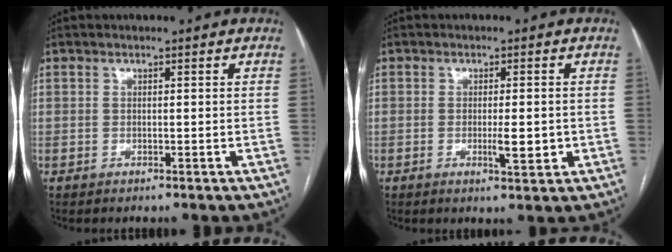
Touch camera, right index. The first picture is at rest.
{"total": 3.9, "force": [-0.8, 0.8, 3.8], "torque": [-0.062, -0.003, -0.008]}